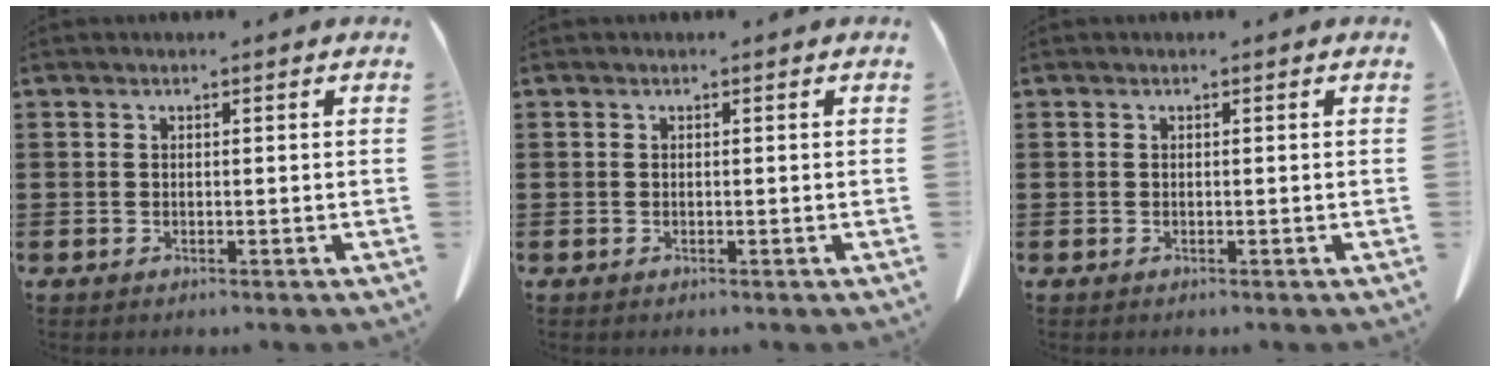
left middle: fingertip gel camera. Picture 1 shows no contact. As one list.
[{"total": 0.0}, {"total": 0.0}]